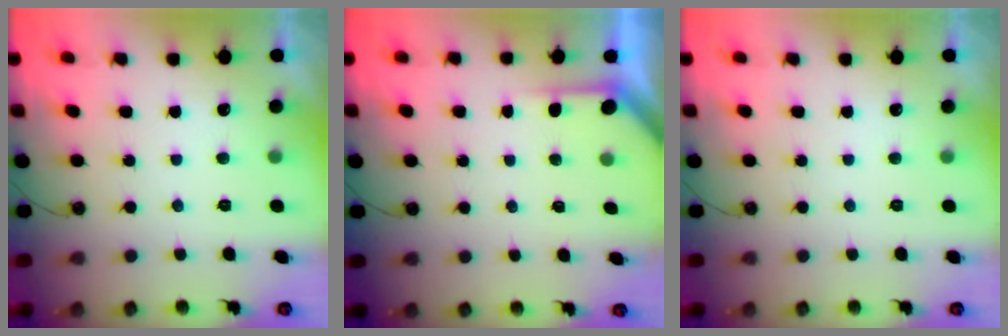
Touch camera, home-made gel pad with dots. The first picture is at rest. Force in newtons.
{"total": 1.9, "press": 1.9, "slide": 0.2}
{"total": 0.0}